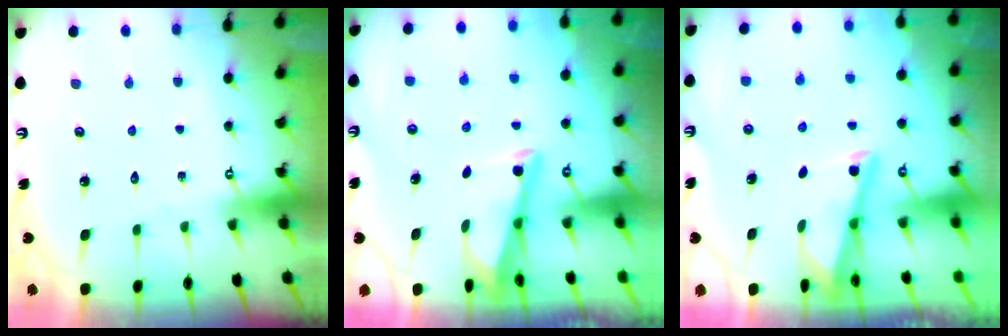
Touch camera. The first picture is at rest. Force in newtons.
{"total": 3.3, "press": 3.3, "slide": 0.4}
{"total": 3.0, "press": 3.0, "slide": 0.3}